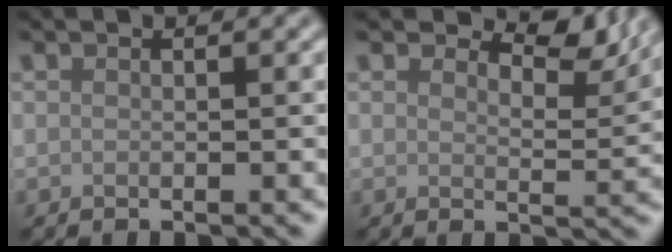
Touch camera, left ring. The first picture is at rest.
{"total": 5.1, "force": [3.7, 2.2, 2.8], "torque": [-0.032, -0.001, 0.046]}